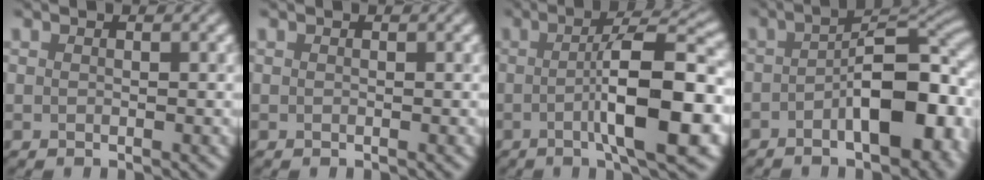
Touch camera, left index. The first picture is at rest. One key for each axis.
{"total": 0.0}
{"total": 9.4, "fx": -1.8, "fy": 1.9, "fz": 9.0, "tx": -0.122, "ty": 0.013, "tz": -0.035}
{"total": 10.3, "fx": -2.9, "fy": 4.8, "fz": 8.6, "tx": -0.109, "ty": 0.010, "tz": -0.048}